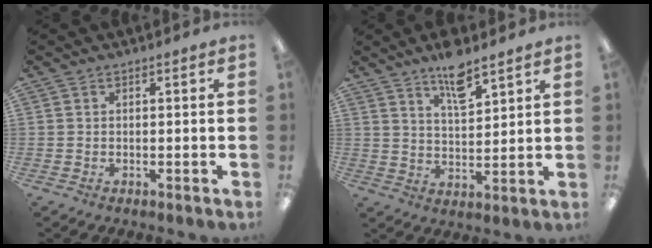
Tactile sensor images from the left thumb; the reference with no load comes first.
{"total": 8.1, "force": [6.2, 2.5, 4.5], "torque": [-0.073, -0.034, 0.106]}